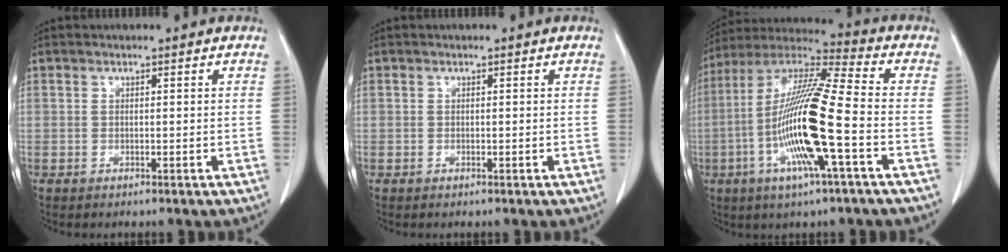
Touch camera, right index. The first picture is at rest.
{"total": 0.0}
{"total": 17.5, "force": [-4.4, 0.6, 16.9], "torque": [-0.339, -0.007, -0.091]}